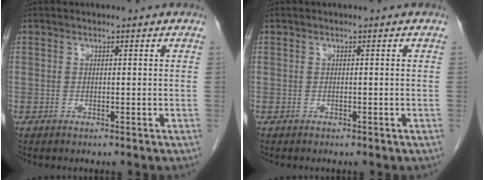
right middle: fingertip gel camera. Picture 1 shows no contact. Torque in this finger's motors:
{"motor_torque": [-0.39, -0.06, 0.02, -0.01]}